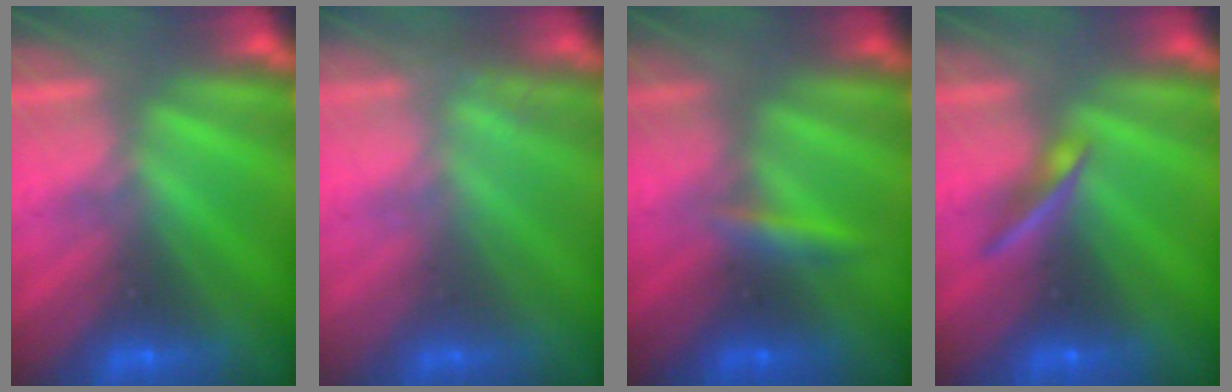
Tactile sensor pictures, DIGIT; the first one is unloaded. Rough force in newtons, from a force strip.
{"total": 2.6}
{"total": 2.4}
{"total": 2.3}